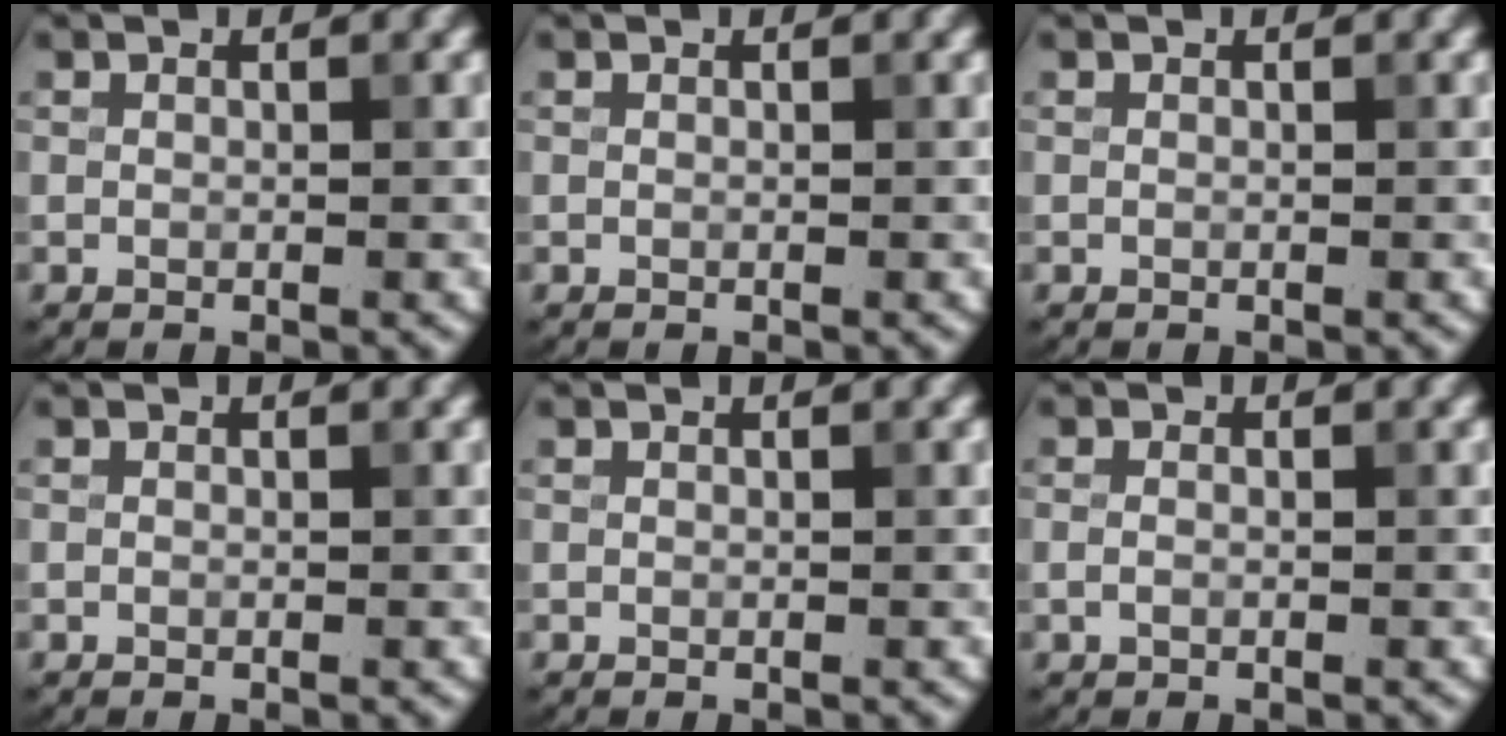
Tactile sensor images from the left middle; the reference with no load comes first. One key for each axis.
{"total": 0.0}
{"total": 0.0}
{"total": 0.0}
{"total": 0.0}
{"total": 0.7, "fx": -0.2, "fy": 0.3, "fz": 0.6, "tx": -0.015, "ty": -0.002, "tz": -0.007}